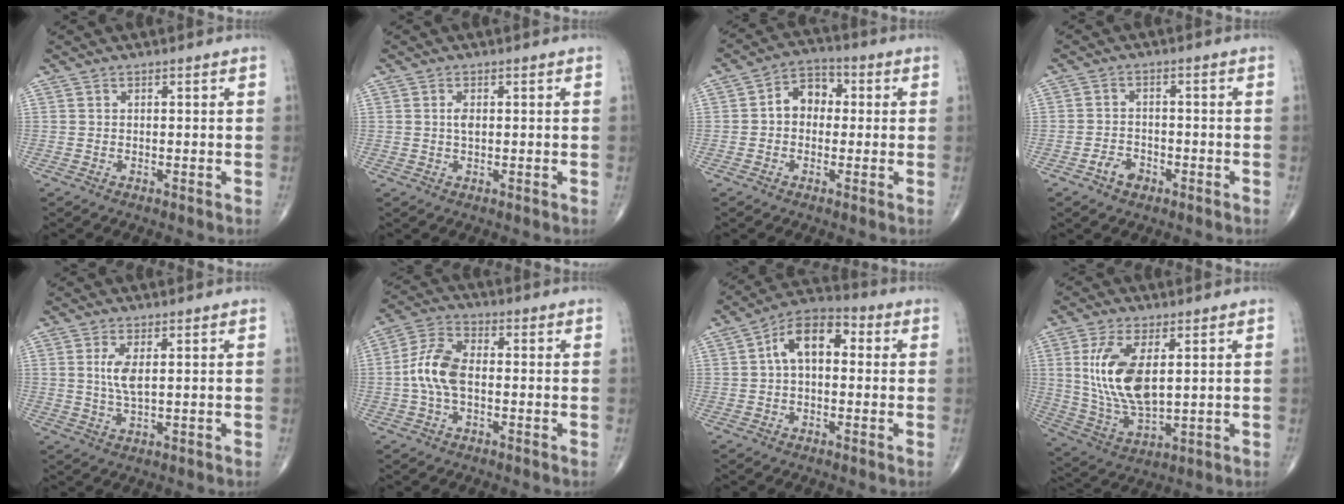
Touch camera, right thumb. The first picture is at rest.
{"total": 1.9, "force": [0.3, 0.9, 1.6], "torque": [-0.030, -0.001, 0.007]}
{"total": 6.9, "force": [0.3, 5.3, 4.5], "torque": [-0.048, 0.024, -0.007]}
{"total": 3.6, "force": [-2.1, 2.4, 1.7], "torque": [-0.020, 0.016, -0.035]}
{"total": 4.2, "force": [1.0, 1.3, 3.9], "torque": [-0.088, -0.008, 0.025]}
{"total": 8.5, "force": [-0.8, 4.5, 7.2], "torque": [-0.157, 0.025, -0.022]}
{"total": 10.3, "force": [1.5, 6.1, 8.2], "torque": [-0.124, 0.034, 0.014]}
{"total": 13.9, "force": [3.0, 6.4, 11.9], "torque": [-0.240, -0.019, 0.071]}